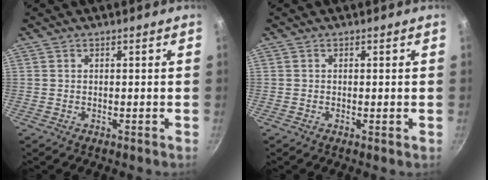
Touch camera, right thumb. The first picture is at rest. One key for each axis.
{"total": 0.6, "fx": -0.1, "fy": 0.1, "fz": 0.6, "tx": -0.015, "ty": -0.004, "tz": -0.003}